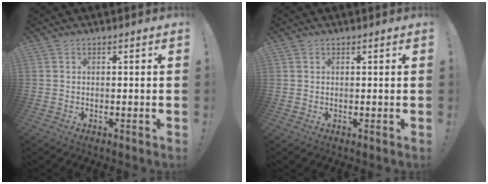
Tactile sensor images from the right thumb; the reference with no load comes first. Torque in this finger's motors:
{"motor_torque": [-0.79, -0.39, -1.06, 0.25, -0.07]}